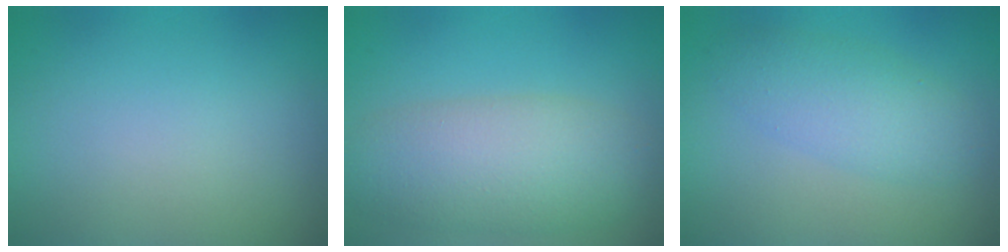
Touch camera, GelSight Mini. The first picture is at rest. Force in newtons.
{"total": 6.9, "press": 6.9, "slide": 0.4}
{"total": 3.7, "press": 3.7, "slide": 0.1}